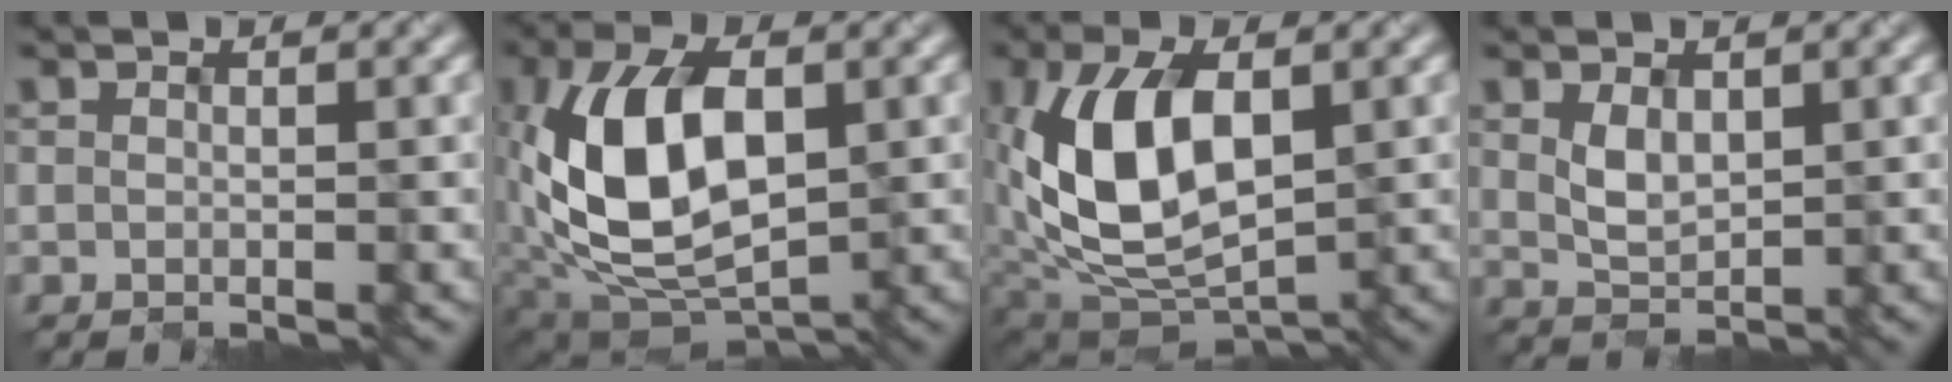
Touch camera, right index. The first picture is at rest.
{"total": 10.6, "force": [0.1, 6.1, 8.7], "torque": [-0.174, 0.002, 0.004]}
{"total": 9.2, "force": [0.6, 5.2, 7.5], "torque": [-0.158, 0.000, 0.014]}
{"total": 1.8, "force": [0.6, 1.2, 1.3], "torque": [-0.036, -0.003, 0.024]}